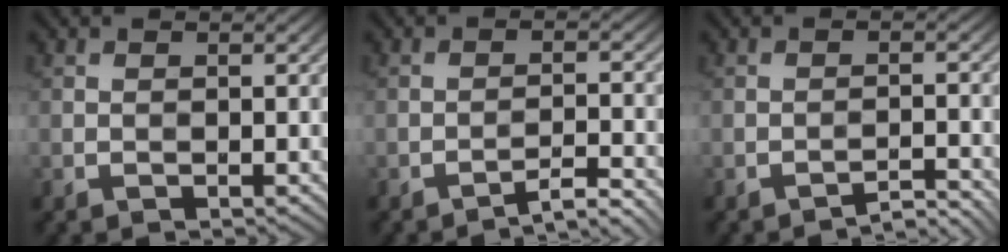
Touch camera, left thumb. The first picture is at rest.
{"total": 3.6, "force": [-3.1, 0.3, 1.8], "torque": [-0.024, 0.015, -0.052]}
{"total": 2.6, "force": [-2.4, 0.2, 0.8], "torque": [-0.001, 0.013, -0.042]}